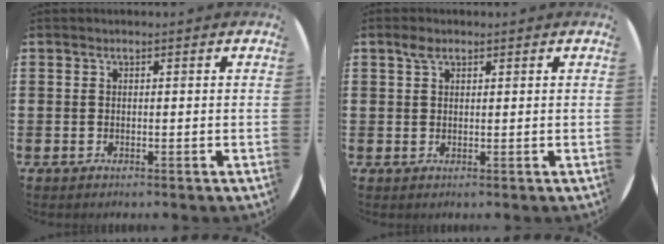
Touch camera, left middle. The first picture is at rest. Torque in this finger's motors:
{"motor_torque": [0.64, -0.54, -0.13, -0.04]}